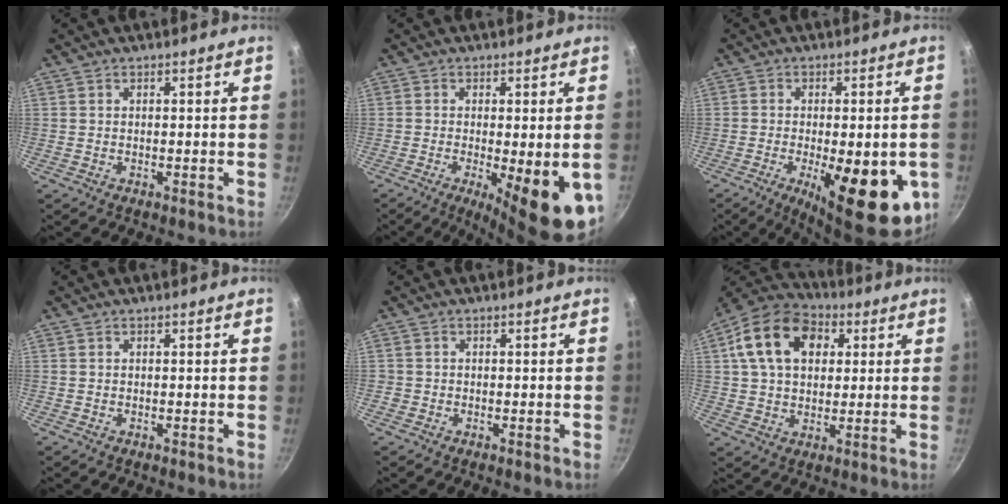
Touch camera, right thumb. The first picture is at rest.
{"total": 13.5, "force": [-4.0, 3.5, 12.5], "torque": [-0.161, -0.014, -0.047]}
{"total": 18.7, "force": [-5.6, 6.8, 16.4], "torque": [-0.194, 0.000, -0.065]}
{"total": 0.0}
{"total": 0.9, "force": [-0.3, 0.8, 0.1], "torque": [-0.001, 0.001, -0.007]}
{"total": 16.5, "force": [4.9, 11.7, 10.7], "torque": [-0.168, 0.015, 0.068]}